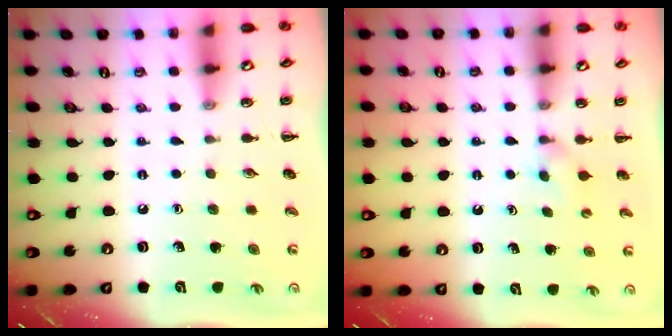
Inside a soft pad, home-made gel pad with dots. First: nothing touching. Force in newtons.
{"total": 2.4, "press": 2.1, "slide": 1.0}